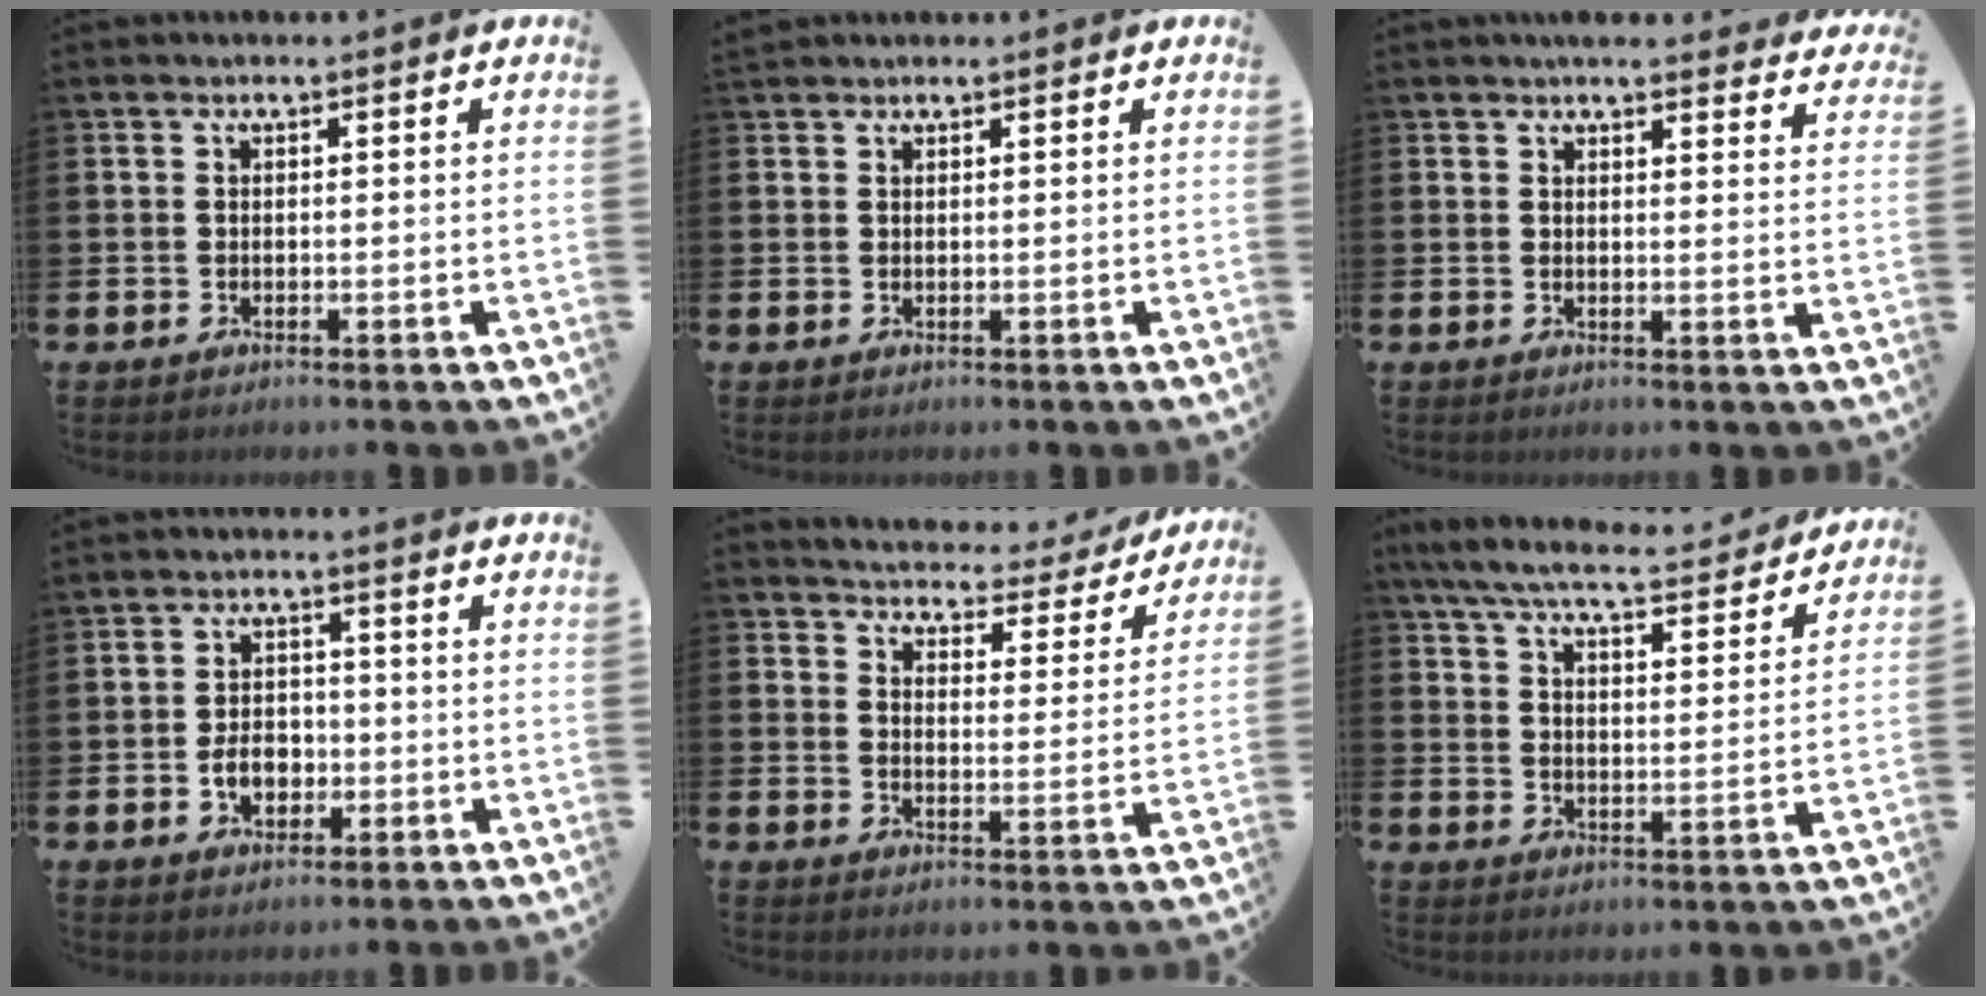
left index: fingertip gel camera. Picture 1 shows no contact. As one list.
[{"total": 1.0, "force": [1.0, 0.3, -0.1], "torque": [0.003, 0.001, 0.018]}, {"total": 3.7, "force": [3.6, 0.5, 0.4], "torque": [-0.005, -0.020, 0.065]}, {"total": 4.0, "force": [-1.2, 2.9, 2.5], "torque": [-0.026, -0.005, -0.030]}, {"total": 3.7, "force": [3.6, 1.1, 0.3], "torque": [-0.026, -0.035, 0.053]}, {"total": 7.2, "force": [6.6, 0.9, 2.8], "torque": [-0.075, -0.044, 0.110]}]